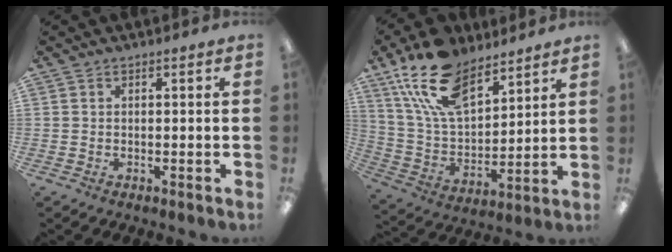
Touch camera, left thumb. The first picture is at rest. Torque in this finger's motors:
{"motor_torque": [0.77, 0.39, 1.63, -1.14, 0.55]}